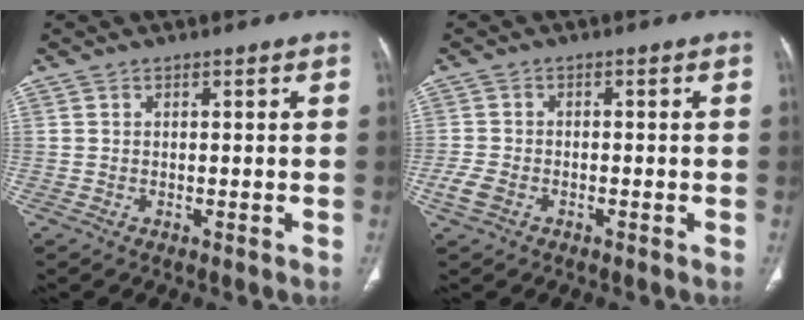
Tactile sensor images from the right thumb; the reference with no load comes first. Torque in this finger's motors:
{"motor_torque": [2.22, 2.17, 0.37, -0.28, 0.11]}